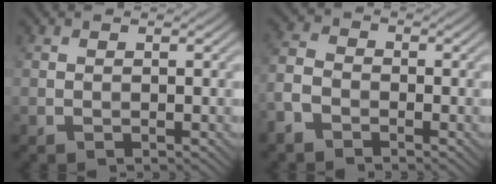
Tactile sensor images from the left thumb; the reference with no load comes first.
{"total": 4.2, "force": [-2.7, 2.5, 2.0], "torque": [-0.055, -0.001, -0.072]}